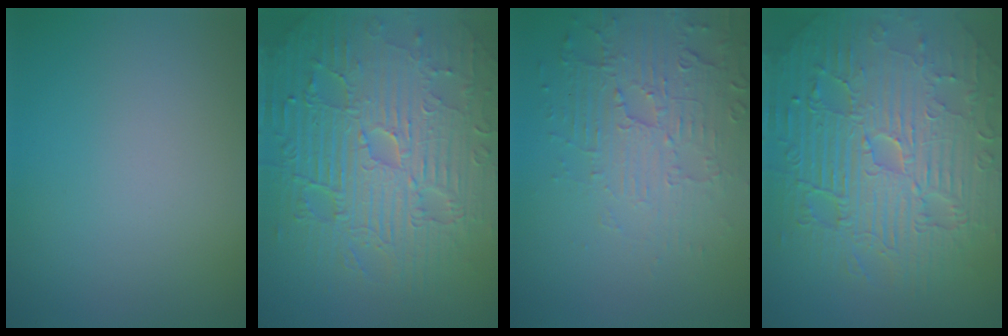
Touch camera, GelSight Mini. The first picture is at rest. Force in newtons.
{"total": 11.2, "press": 7.3, "slide": 8.5}
{"total": 5.8, "press": 3.7, "slide": 4.4}
{"total": 11.6, "press": 7.5, "slide": 8.9}